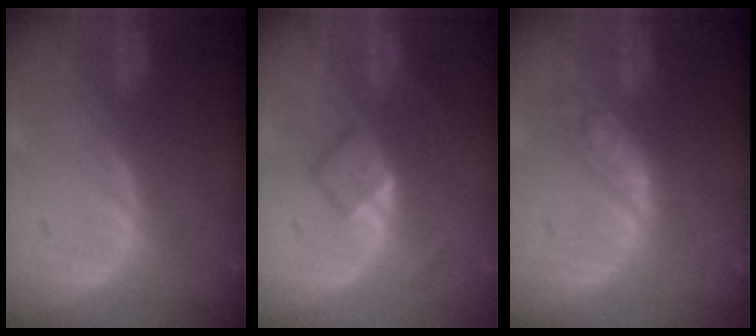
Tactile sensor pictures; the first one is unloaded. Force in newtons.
{"total": 4.1, "press": 3.9, "slide": 1.1}
{"total": 5.6, "press": 5.1, "slide": 2.4}